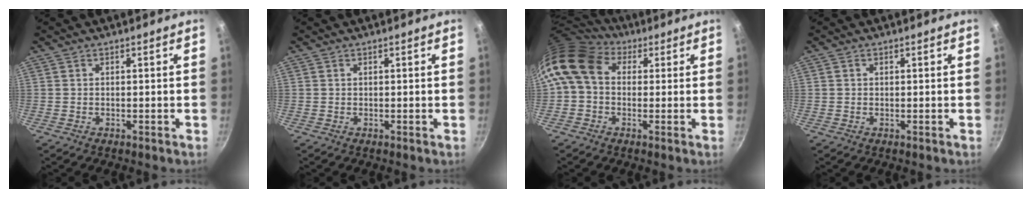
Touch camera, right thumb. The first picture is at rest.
{"total": 0.0}
{"total": 12.1, "force": [2.9, 9.1, 7.4], "torque": [-0.130, 0.017, 0.030]}
{"total": 0.6, "force": [0.2, 0.5, 0.3], "torque": [-0.005, 0.003, 0.003]}